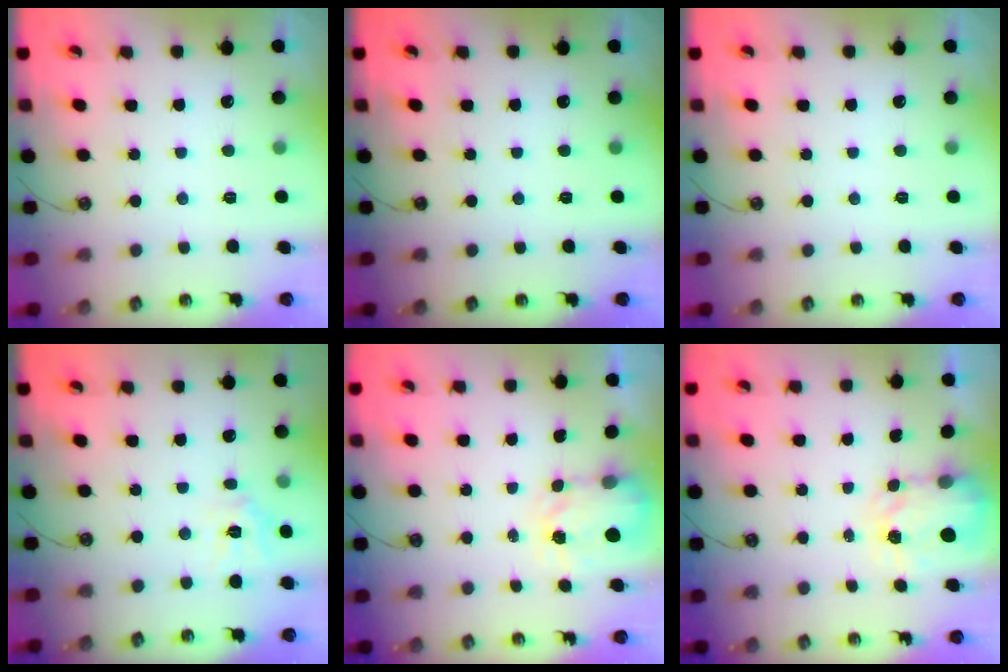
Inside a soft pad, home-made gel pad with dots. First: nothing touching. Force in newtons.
{"total": 0.0}
{"total": 0.0}
{"total": 8.3, "press": 8.3, "slide": 0.5}
{"total": 3.8, "press": 3.7, "slide": 0.6}
{"total": 3.5, "press": 3.5, "slide": 0.4}